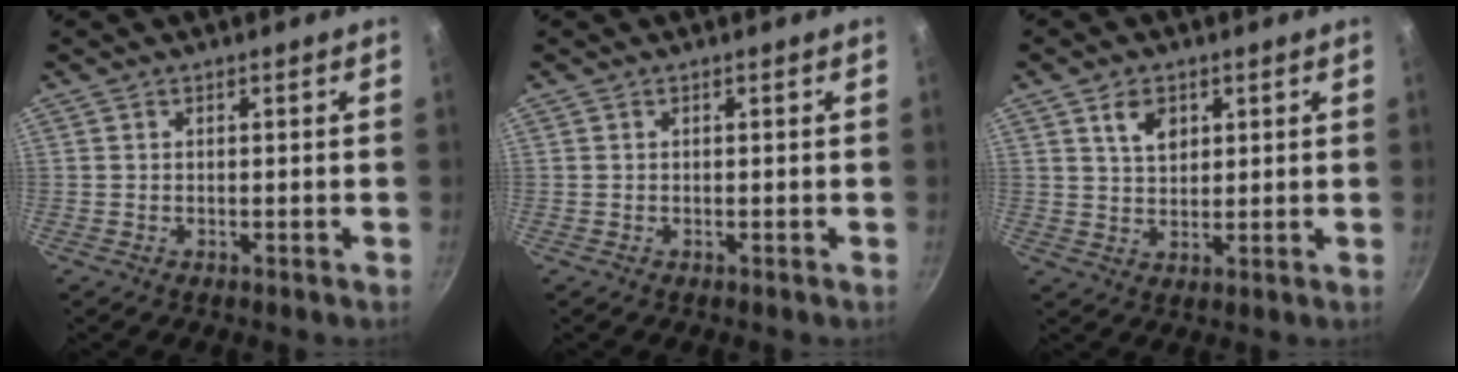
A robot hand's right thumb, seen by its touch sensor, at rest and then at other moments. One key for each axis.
{"total": 0.0}
{"total": 5.2, "fx": 2.4, "fy": 3.5, "fz": 3.0, "tx": -0.034, "ty": -0.012, "tz": 0.045}